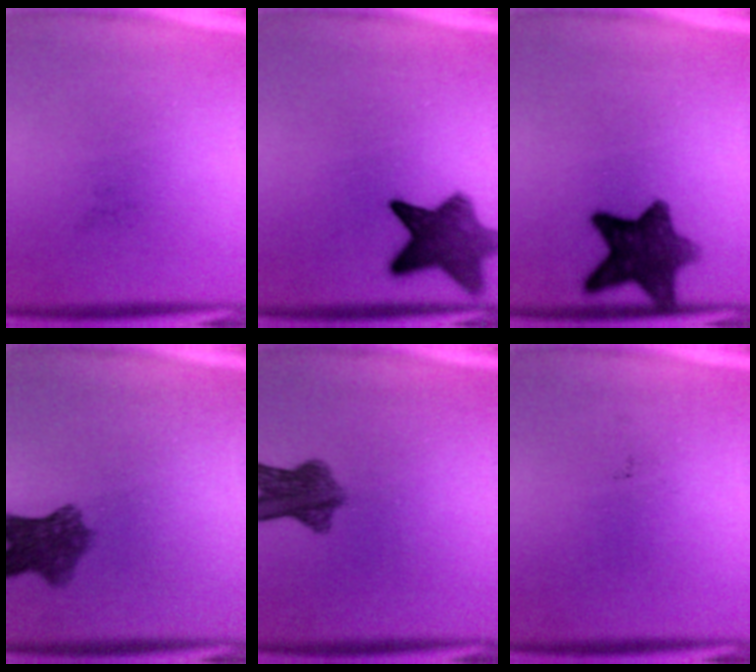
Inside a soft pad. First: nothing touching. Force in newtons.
{"total": 9.3}
{"total": 10.0}
{"total": 7.0}
{"total": 7.3}
{"total": 0.0}